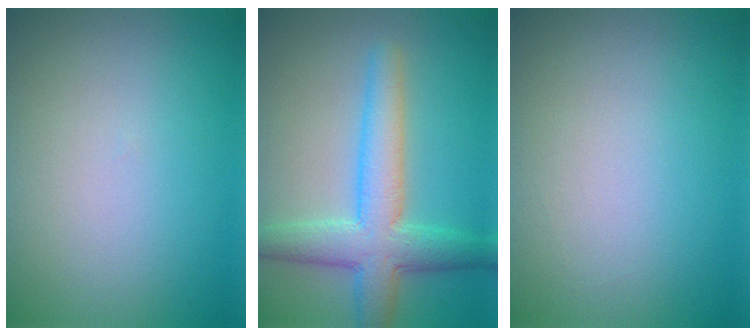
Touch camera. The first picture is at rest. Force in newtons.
{"total": 5.9, "press": 5.9, "slide": 0.3}
{"total": 0.0}